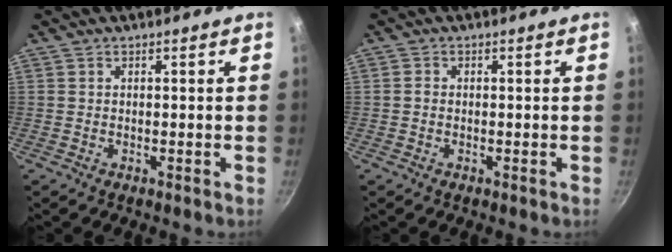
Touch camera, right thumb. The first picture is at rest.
{"total": 1.0, "force": [-0.2, 0.8, 0.5], "torque": [-0.009, 0.004, -0.005]}